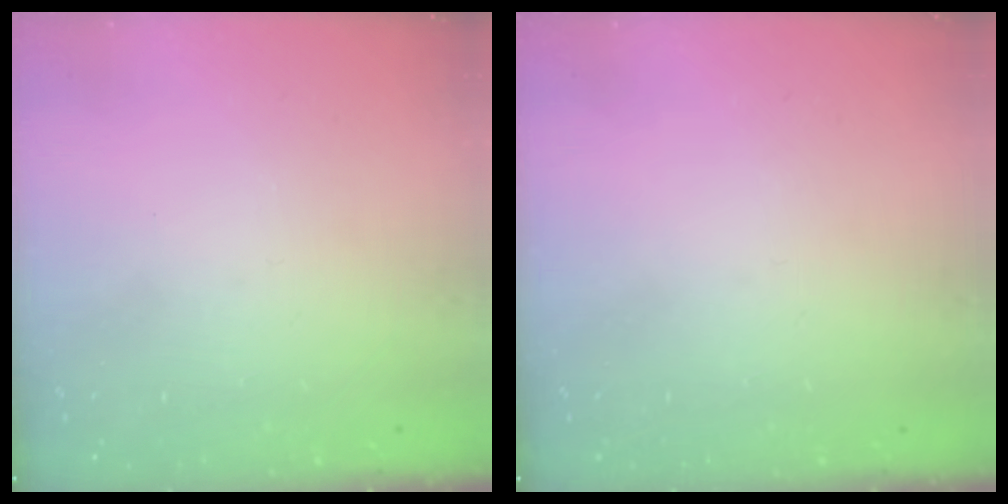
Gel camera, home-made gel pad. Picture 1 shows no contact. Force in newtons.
{"total": 0.0}